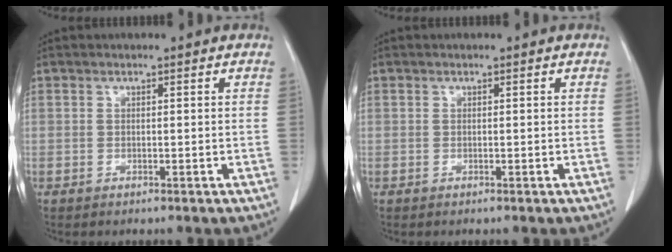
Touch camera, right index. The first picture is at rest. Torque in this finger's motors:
{"motor_torque": [0.00, 0.00, 0.00, 0.00]}